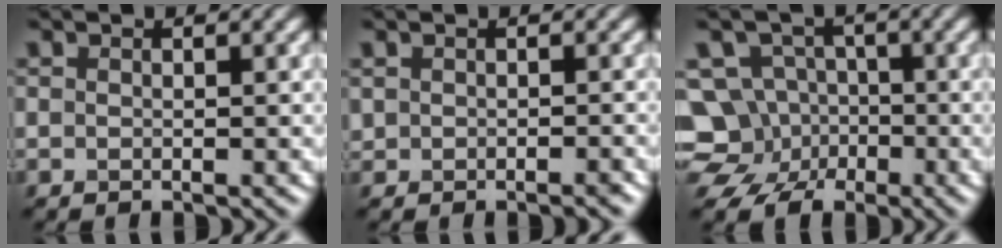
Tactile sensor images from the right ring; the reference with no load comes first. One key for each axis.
{"total": 0.7, "fx": -0.3, "fy": 0.5, "fz": 0.4, "tx": -0.007, "ty": -0.003, "tz": -0.004}
{"total": 8.6, "fx": -2.5, "fy": 7.7, "fz": 3.0, "tx": -0.044, "ty": 0.002, "tz": -0.079}